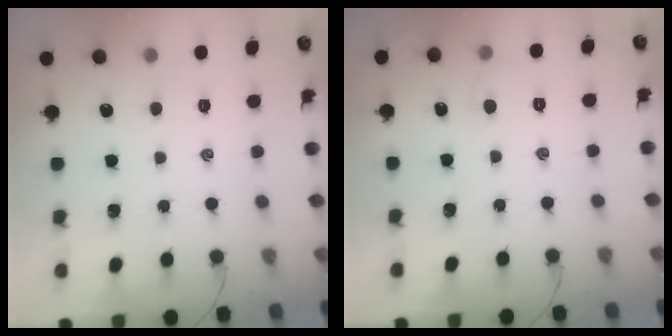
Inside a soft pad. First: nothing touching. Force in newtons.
{"total": 3.4, "press": 3.2, "slide": 1.1}